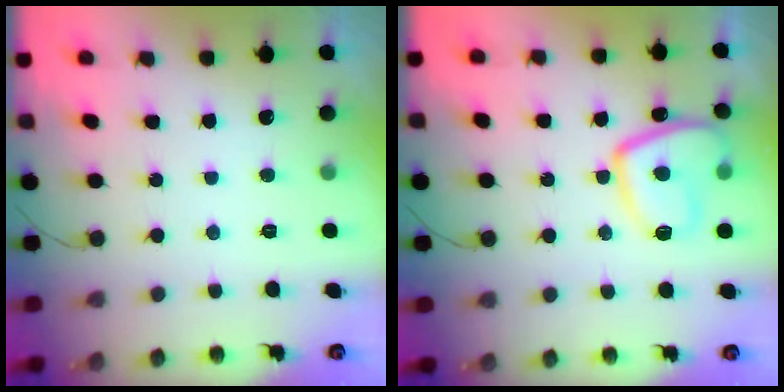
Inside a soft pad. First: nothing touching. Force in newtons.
{"total": 12.6, "press": 12.5, "slide": 1.4}